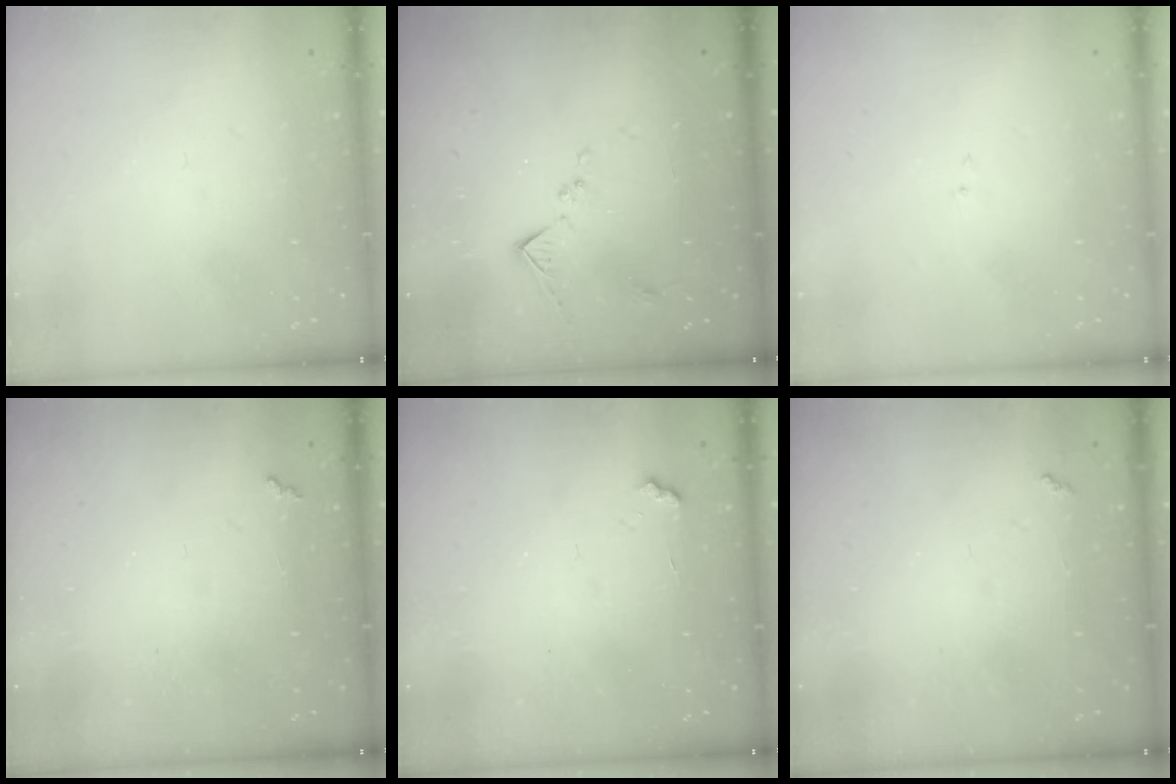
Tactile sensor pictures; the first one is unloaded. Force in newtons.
{"total": 8.5, "press": 8.5, "slide": 0.3}
{"total": 6.6, "press": 6.6, "slide": 0.8}
{"total": 1.9, "press": 1.9, "slide": 0.5}
{"total": 2.8, "press": 2.7, "slide": 0.5}
{"total": 3.4, "press": 3.3, "slide": 0.5}